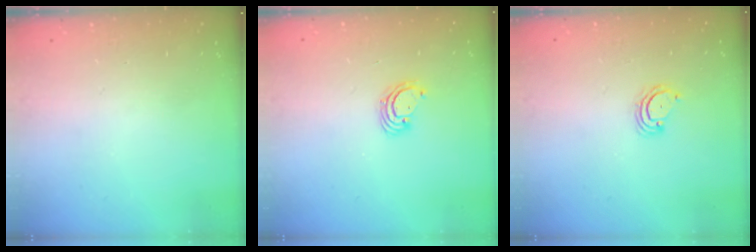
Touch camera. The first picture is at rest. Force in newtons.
{"total": 3.5, "press": 3.5, "slide": 0.2}
{"total": 2.3, "press": 2.3, "slide": 0.2}